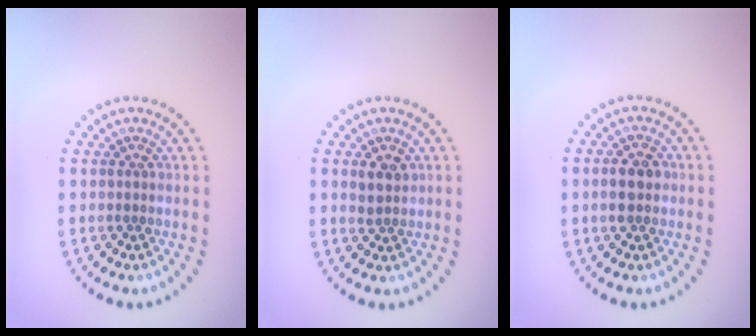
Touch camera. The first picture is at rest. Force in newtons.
{"total": 1.7, "press": 1.6, "slide": 0.6}
{"total": 2.3, "press": 2.3, "slide": 0.3}